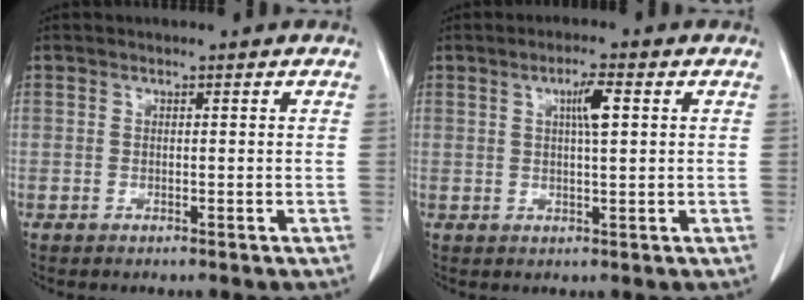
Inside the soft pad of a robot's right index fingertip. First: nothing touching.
{"total": 3.9, "force": [1.2, 0.4, 3.7], "torque": [-0.063, 0.002, 0.019]}